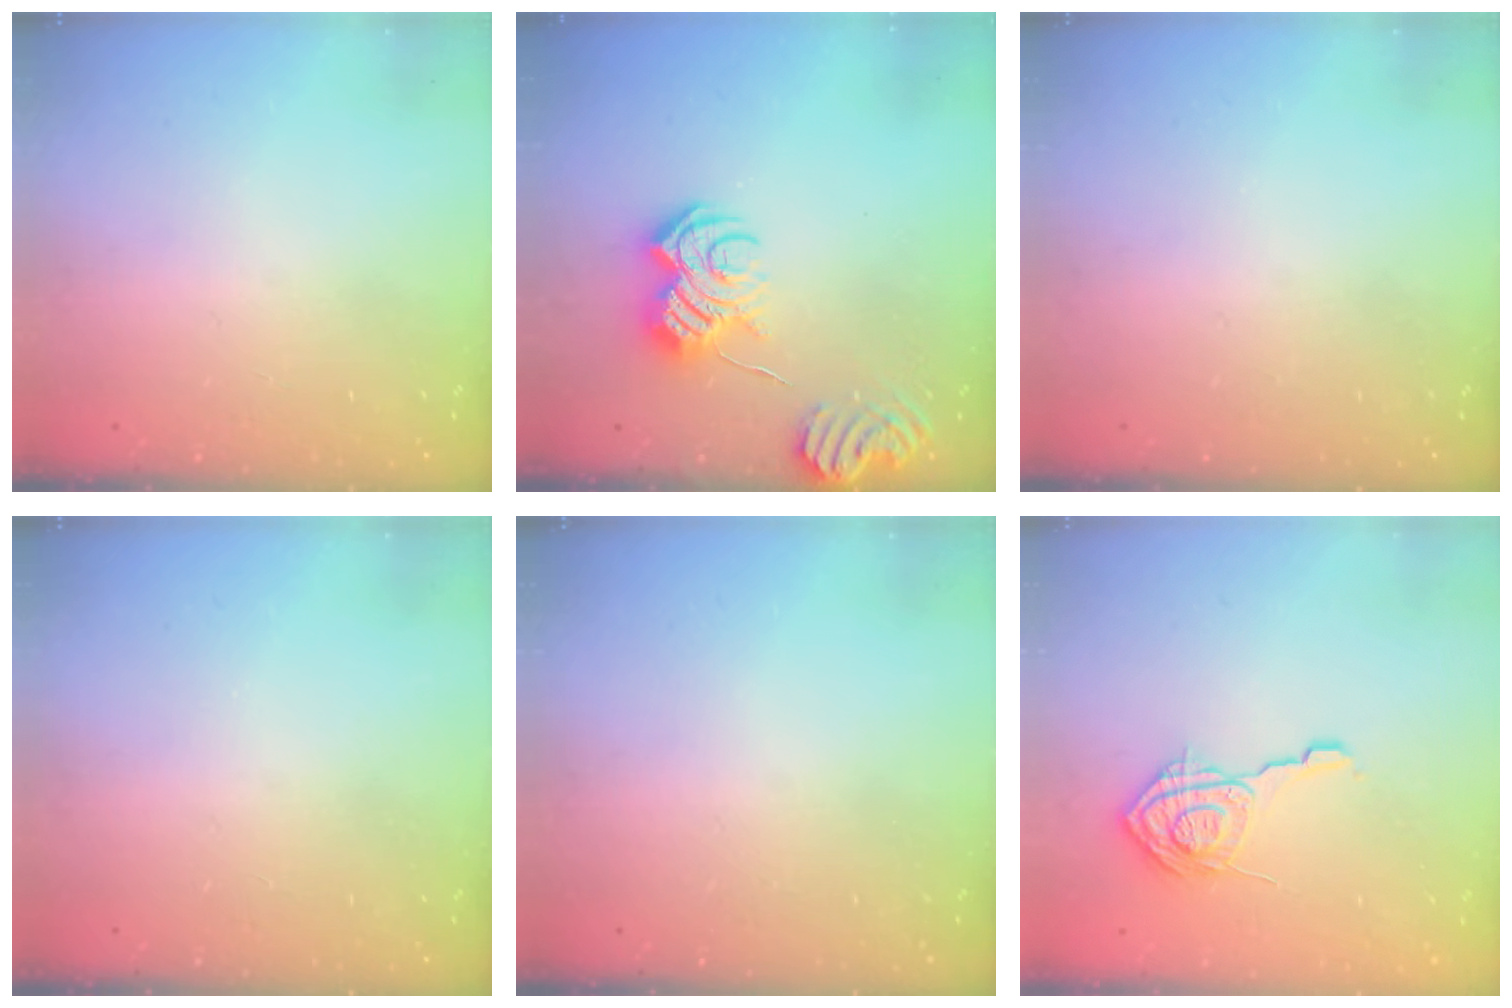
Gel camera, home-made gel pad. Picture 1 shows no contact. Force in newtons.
{"total": 11.9, "press": 11.9, "slide": 0.7}
{"total": 0.0}
{"total": 0.0}
{"total": 0.0}
{"total": 14.9, "press": 14.9, "slide": 0.5}